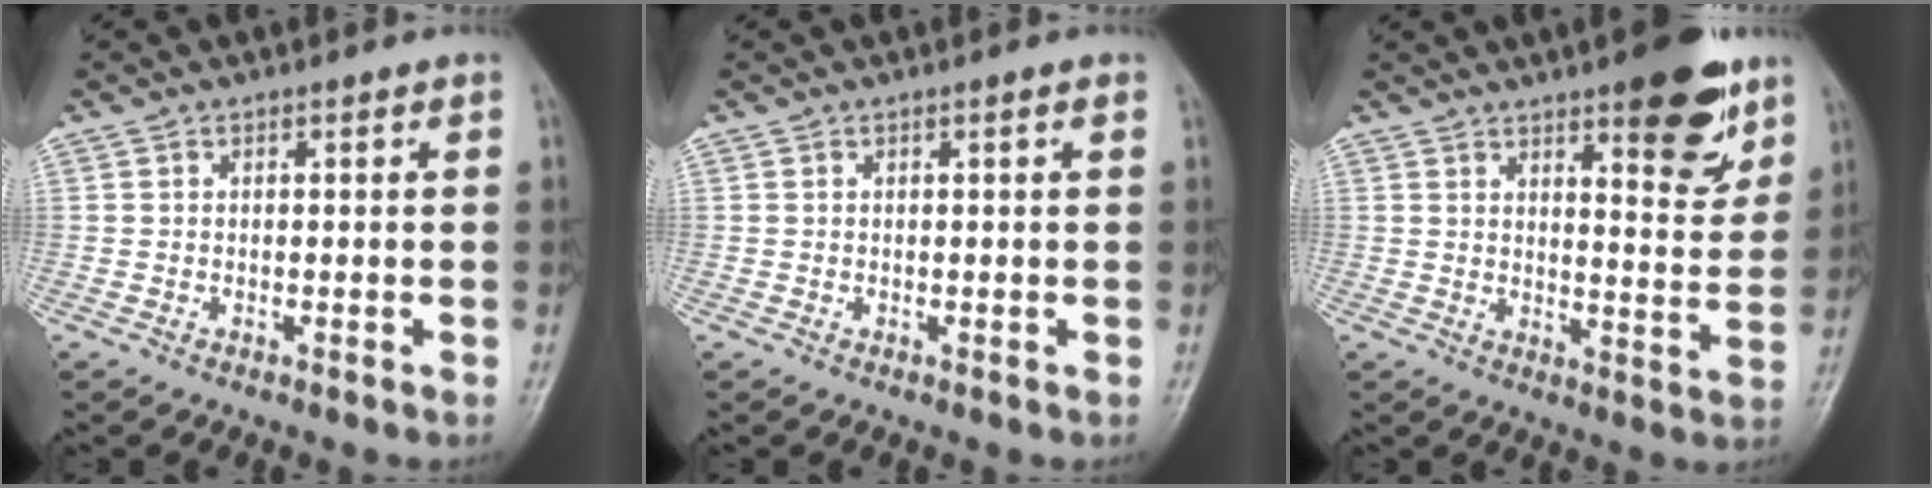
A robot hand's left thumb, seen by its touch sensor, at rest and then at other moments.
{"total": 0.6, "force": [0.2, 0.1, 0.6], "torque": [-0.011, 0.001, 0.002]}
{"total": 11.9, "force": [7.3, 3.9, 8.5], "torque": [-0.081, -0.042, 0.098]}